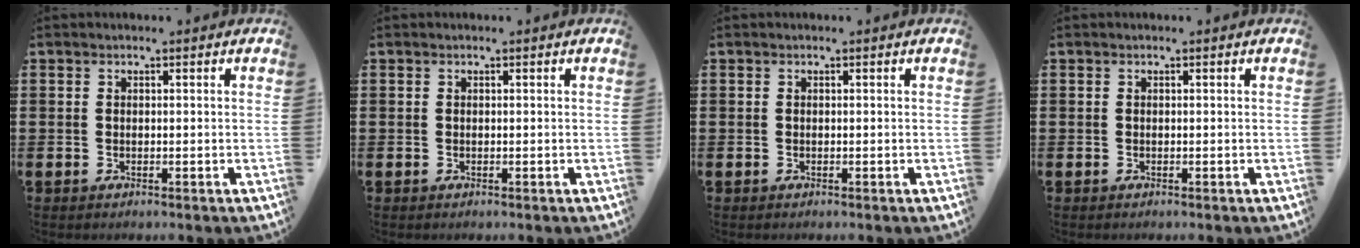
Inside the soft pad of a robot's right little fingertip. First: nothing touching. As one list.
[{"total": 0.0}, {"total": 0.0}, {"total": 0.0}]